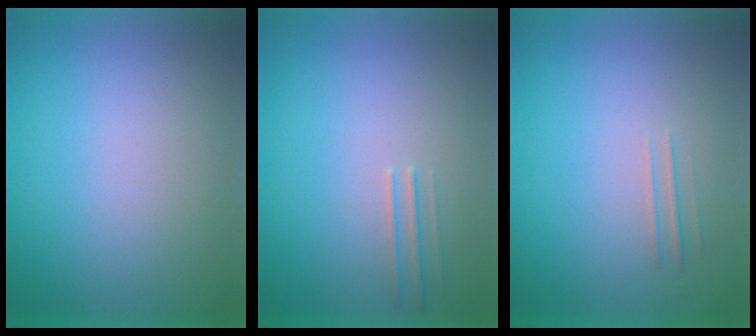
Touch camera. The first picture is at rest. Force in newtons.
{"total": 1.5}
{"total": 1.7}